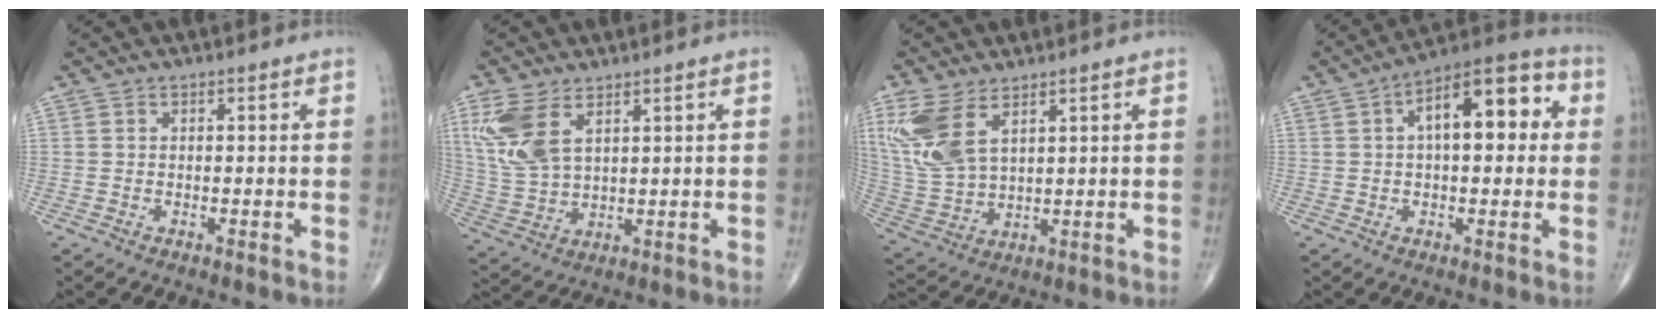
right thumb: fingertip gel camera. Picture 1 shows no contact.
{"total": 9.8, "force": [4.7, 4.8, 7.2], "torque": [-0.164, -0.009, 0.107]}
{"total": 10.8, "force": [5.5, 5.2, 7.7], "torque": [-0.177, -0.014, 0.127]}
{"total": 14.8, "force": [3.1, 6.9, 12.8], "torque": [-0.162, 0.033, 0.039]}